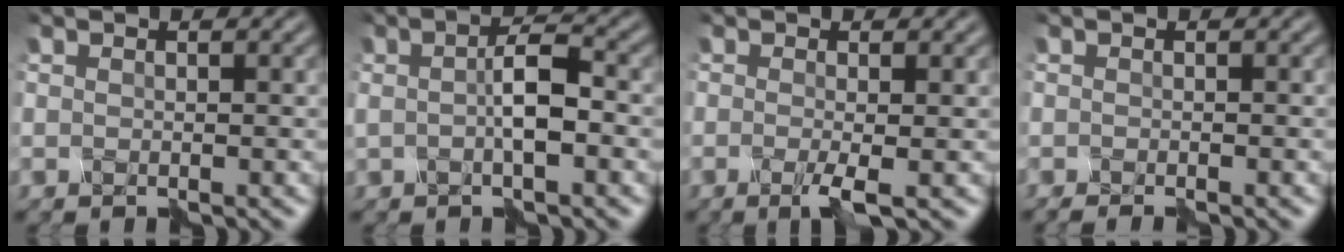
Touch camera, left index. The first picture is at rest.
{"total": 2.5, "force": [-0.3, 0.2, 2.4], "torque": [-0.053, 0.009, -0.004]}
{"total": 2.3, "force": [-1.0, 0.1, 2.0], "torque": [-0.055, -0.004, -0.021]}
{"total": 1.1, "force": [-0.9, 0.1, 0.7], "torque": [-0.012, -0.002, -0.016]}